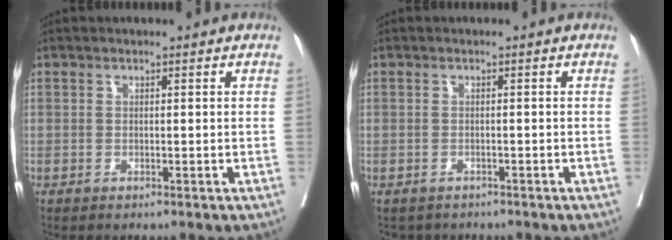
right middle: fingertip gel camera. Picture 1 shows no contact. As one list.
[{"total": 2.8, "force": [-2.4, 1.4, 0.0], "torque": [-0.001, 0.000, -0.035]}]